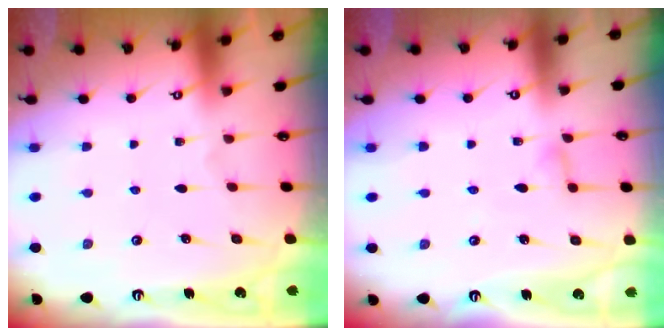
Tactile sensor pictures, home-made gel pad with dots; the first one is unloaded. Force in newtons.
{"total": 3.9, "press": 3.8, "slide": 0.5}